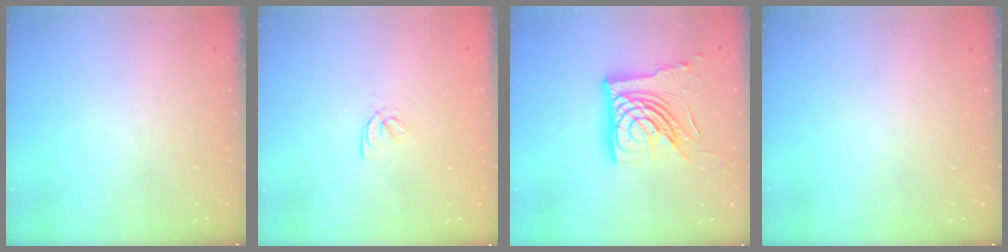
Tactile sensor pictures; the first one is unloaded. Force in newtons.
{"total": 2.2, "press": 2.2, "slide": 0.5}
{"total": 20.4, "press": 20.2, "slide": 2.2}
{"total": 0.0}